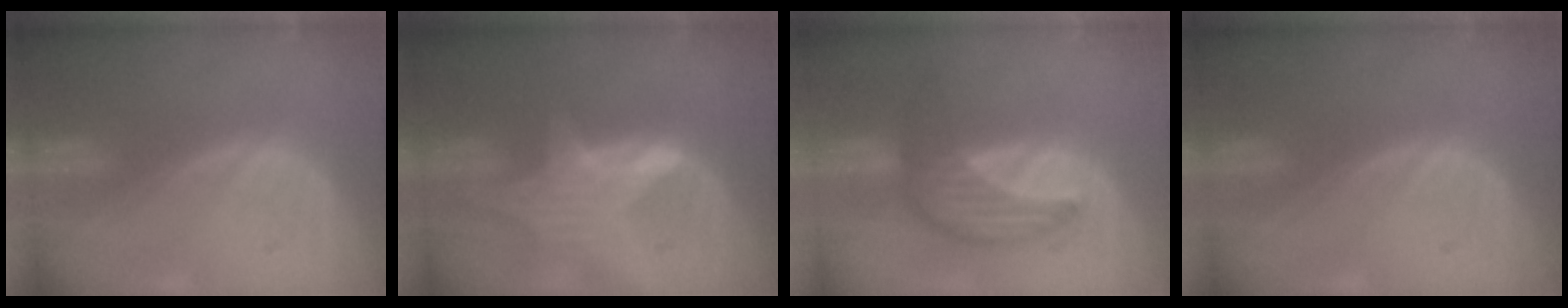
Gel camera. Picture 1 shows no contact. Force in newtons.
{"total": 6.3, "press": 6.1, "slide": 1.7}
{"total": 7.1, "press": 7.1, "slide": 0.1}
{"total": 0.0}